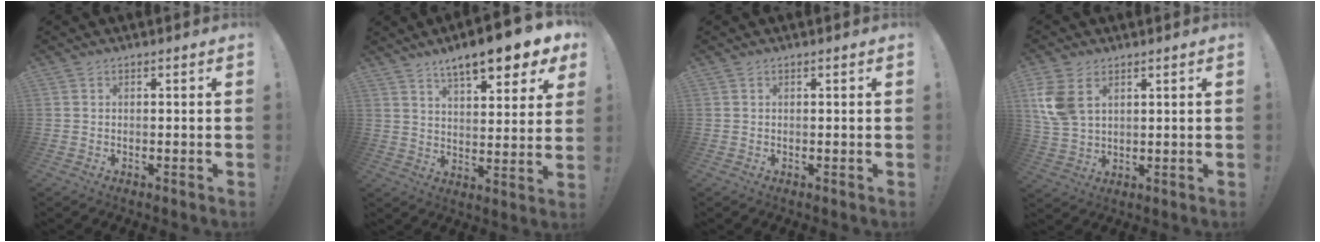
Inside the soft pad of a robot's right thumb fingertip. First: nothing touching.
{"total": 11.6, "force": [8.5, 2.5, 7.5], "torque": [-0.114, -0.058, 0.139]}
{"total": 0.0}
{"total": 9.1, "force": [3.8, 5.8, 5.8], "torque": [-0.120, -0.011, 0.074]}